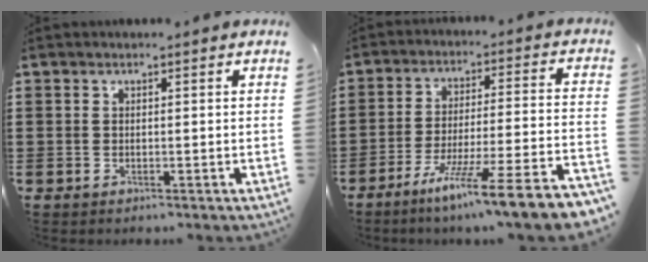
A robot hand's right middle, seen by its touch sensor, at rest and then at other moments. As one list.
[{"total": 10.3, "force": [-8.1, -1.1, 6.4], "torque": [-0.110, -0.012, -0.160]}]